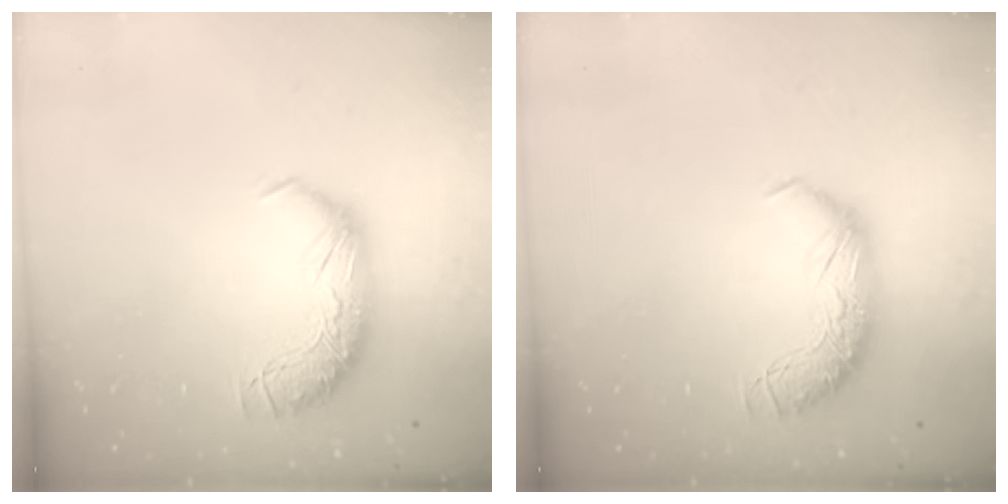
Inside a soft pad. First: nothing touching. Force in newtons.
{"total": 0.0}